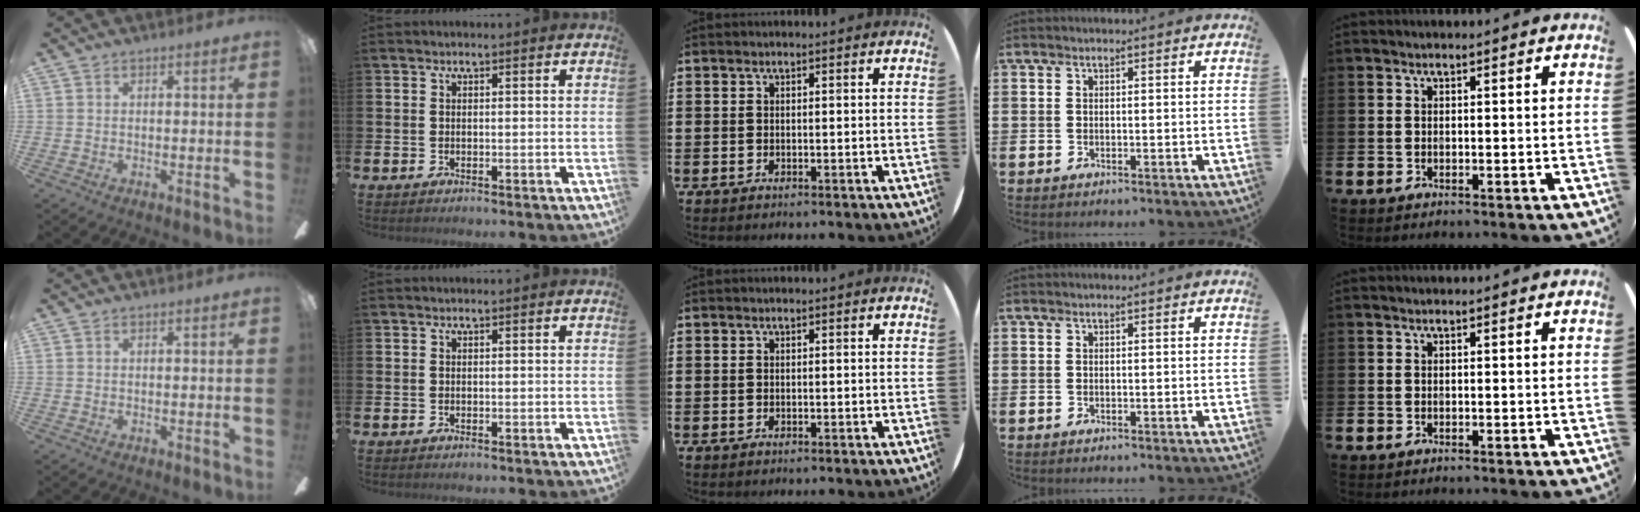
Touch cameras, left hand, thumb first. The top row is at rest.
{}